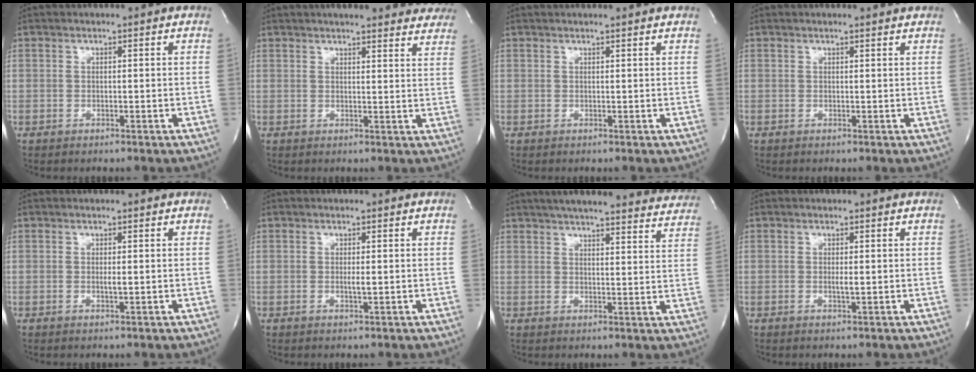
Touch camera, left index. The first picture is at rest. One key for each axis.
{"total": 18.5, "fx": 16.7, "fy": 3.5, "fz": 7.2, "tx": -0.085, "ty": -0.001, "tz": 0.187}
{"total": 3.6, "fx": 3.4, "fy": -0.1, "fz": 1.2, "tx": -0.018, "ty": 0.019, "tz": 0.035}
{"total": 2.3, "fx": 2.2, "fy": 0.2, "fz": 0.7, "tx": -0.015, "ty": 0.010, "tz": 0.021}
{"total": 0.8, "fx": 0.0, "fy": 0.0, "fz": 0.8, "tx": -0.020, "ty": -0.003, "tz": 0.001}
{"total": 1.1, "fx": 0.0, "fy": 0.1, "fz": 1.1, "tx": -0.025, "ty": -0.003, "tz": 0.000}
{"total": 25.9, "fx": 23.5, "fy": 4.2, "fz": 9.9, "tx": -0.150, "ty": -0.033, "tz": 0.276}
{"total": 1.0, "fx": 0.0, "fy": 0.0, "fz": 1.0, "tx": -0.024, "ty": -0.003, "tz": 0.001}